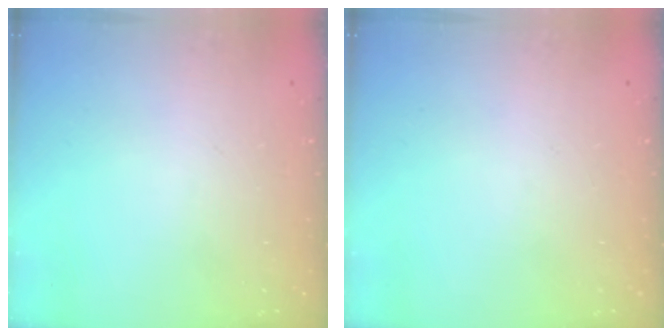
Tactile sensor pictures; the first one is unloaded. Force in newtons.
{"total": 0.0}